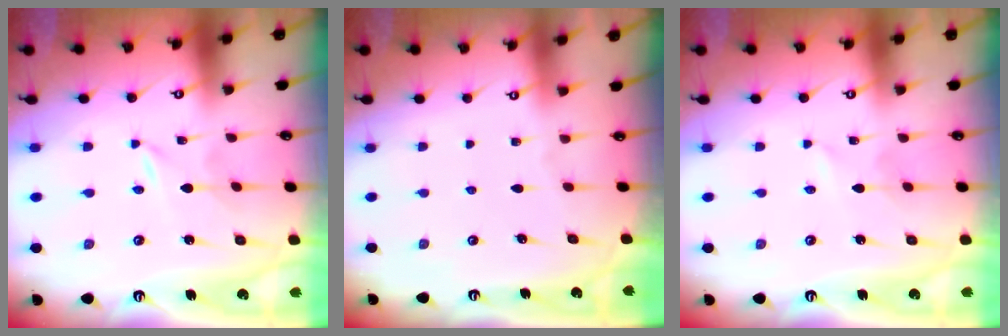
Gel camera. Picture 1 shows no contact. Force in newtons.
{"total": 0.0}
{"total": 0.7, "press": 0.6, "slide": 0.1}